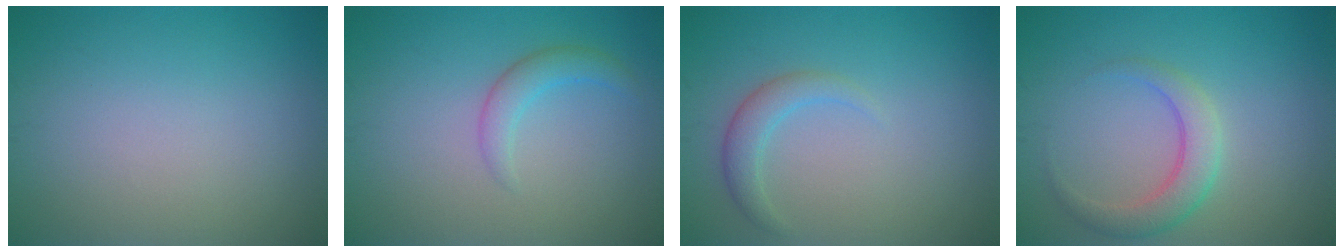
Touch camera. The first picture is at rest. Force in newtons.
{"total": 2.0, "press": 2.0, "slide": 0.1}
{"total": 2.0, "press": 2.0, "slide": 0.2}
{"total": 3.1, "press": 3.1, "slide": 0.3}